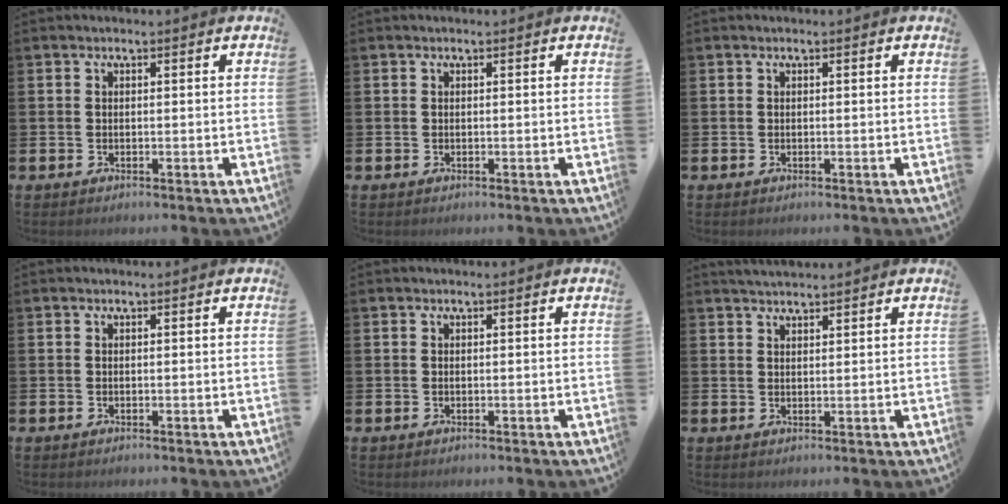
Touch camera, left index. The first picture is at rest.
{"total": 0.0}
{"total": 0.0}
{"total": 0.0}
{"total": 0.0}
{"total": 2.5, "force": [2.5, 0.4, 0.4], "torque": [0.004, -0.011, 0.042]}